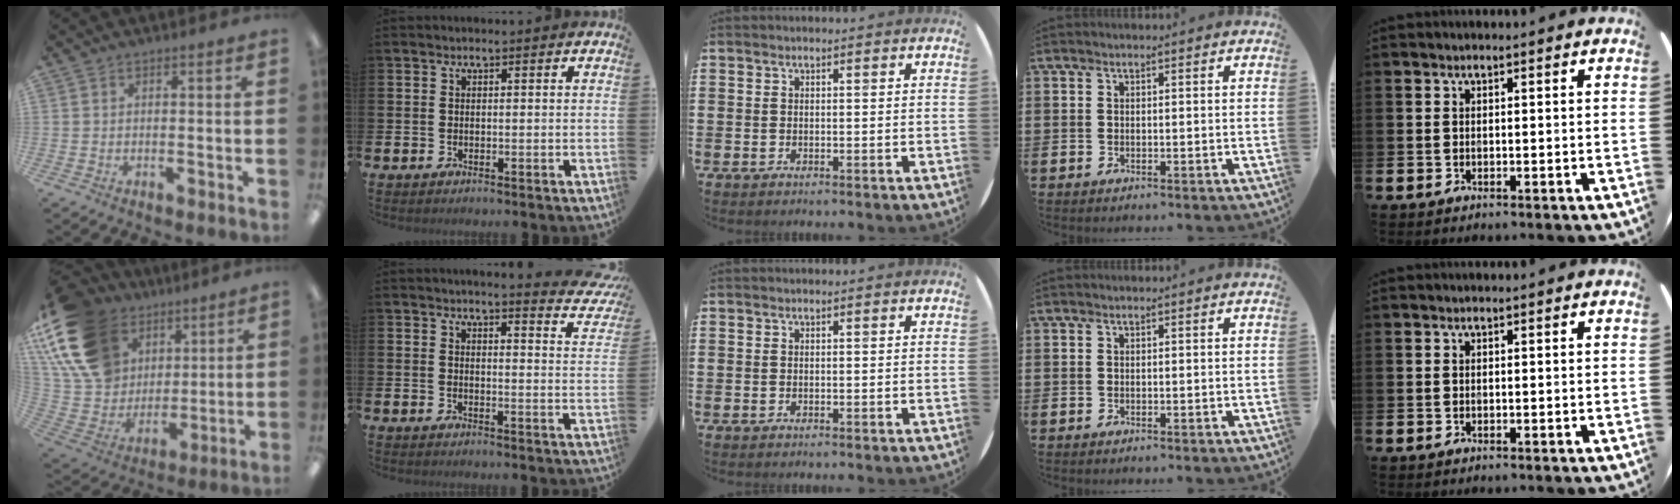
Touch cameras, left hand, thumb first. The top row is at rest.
{"thumb": {"total": 22.6, "force": [11.8, 15.9, 10.9], "torque": [-0.244, -0.053, 0.233]}, "index": {"total": 3.7, "force": [3.6, -0.1, 0.7], "torque": [-0.009, -0.034, 0.056]}}